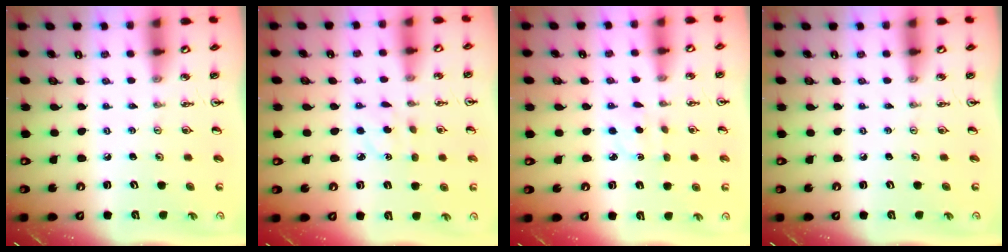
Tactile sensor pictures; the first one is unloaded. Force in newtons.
{"total": 3.0, "press": 2.9, "slide": 0.8}
{"total": 2.0, "press": 1.9, "slide": 0.7}
{"total": 0.0}